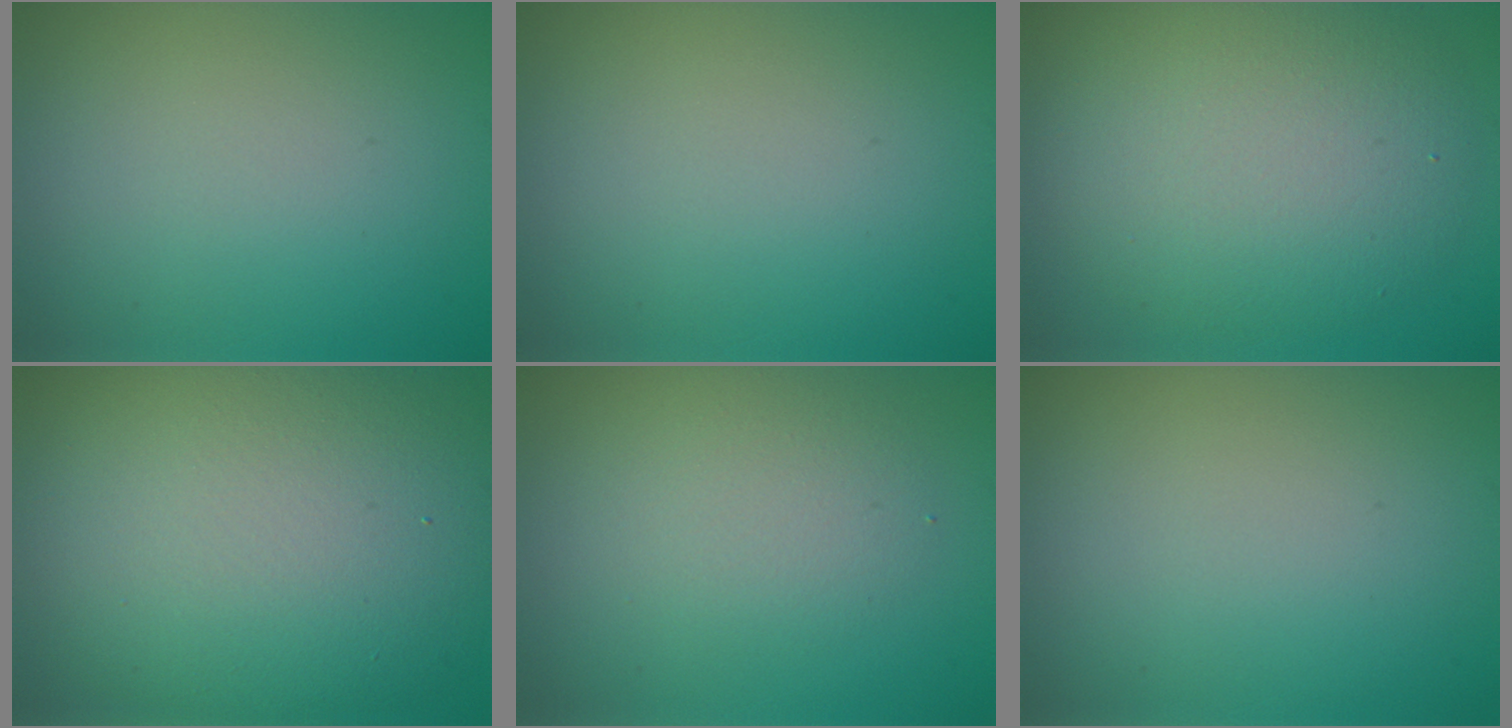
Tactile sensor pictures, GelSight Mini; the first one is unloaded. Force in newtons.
{"total": 0.0}
{"total": 7.4, "press": 7.4, "slide": 0.8}
{"total": 14.5, "press": 14.5, "slide": 0.7}
{"total": 2.6, "press": 2.6, "slide": 0.3}
{"total": 0.0}